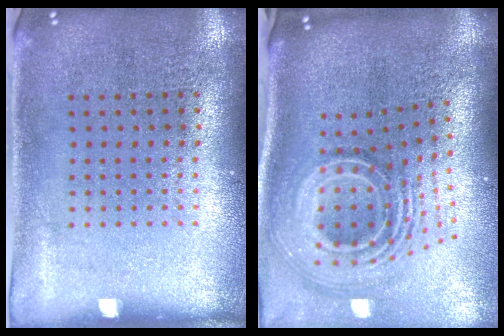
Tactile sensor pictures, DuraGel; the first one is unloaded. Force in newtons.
{"total": 2.9, "press": 1.8, "slide": 2.3}